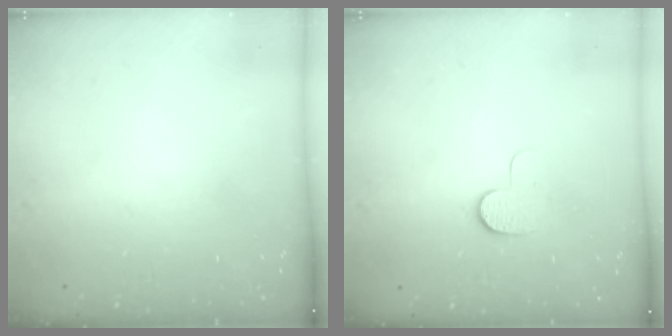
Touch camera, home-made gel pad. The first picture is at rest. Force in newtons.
{"total": 5.5, "press": 5.4, "slide": 0.8}